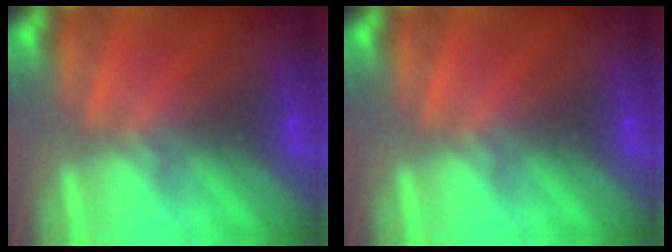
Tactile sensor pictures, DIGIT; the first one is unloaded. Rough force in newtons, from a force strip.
{"total": 0.0}